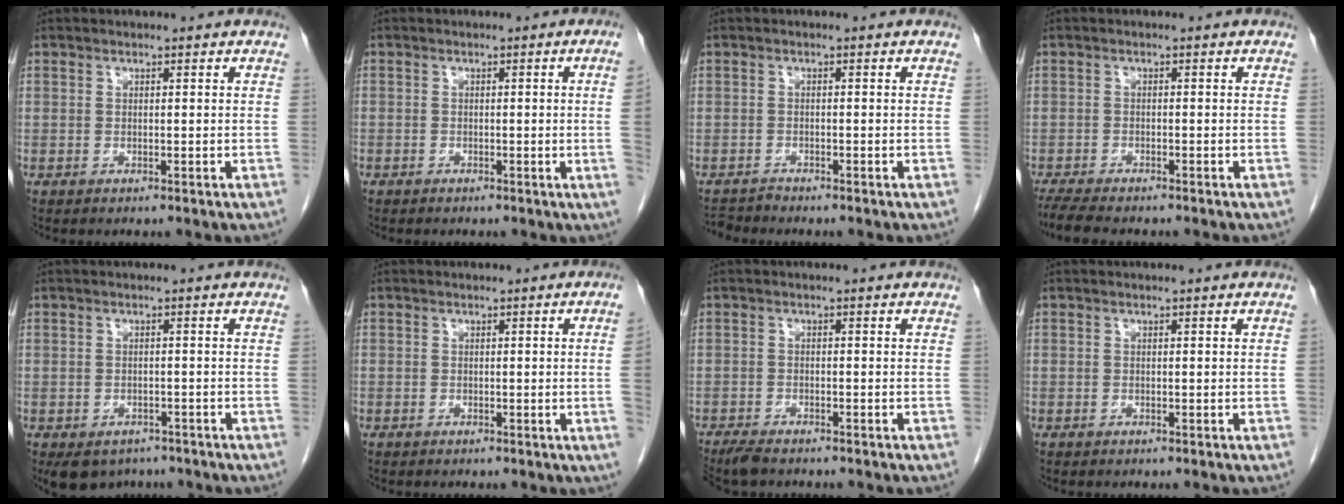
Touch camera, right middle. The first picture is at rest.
{"total": 2.4, "force": [-0.3, -0.8, 2.2], "torque": [-0.022, -0.001, -0.005]}
{"total": 1.8, "force": [-1.7, -0.3, -0.4], "torque": [0.011, -0.010, -0.029]}
{"total": 6.2, "force": [-5.3, 1.0, 3.1], "torque": [-0.053, -0.015, -0.086]}
{"total": 5.8, "force": [-4.4, 3.5, 1.5], "torque": [-0.021, 0.001, -0.057]}
{"total": 2.1, "force": [-0.2, -0.8, 1.9], "torque": [-0.018, -0.001, -0.001]}
{"total": 4.2, "force": [-3.6, 0.9, 1.8], "torque": [-0.029, -0.010, -0.061]}
{"total": 0.0}